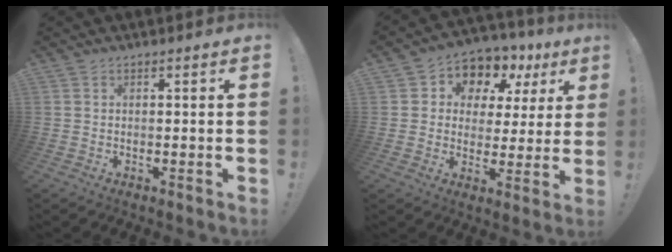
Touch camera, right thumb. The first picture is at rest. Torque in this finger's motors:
{"motor_torque": [0.69, 2.20, 0.46, -0.32, 0.00]}